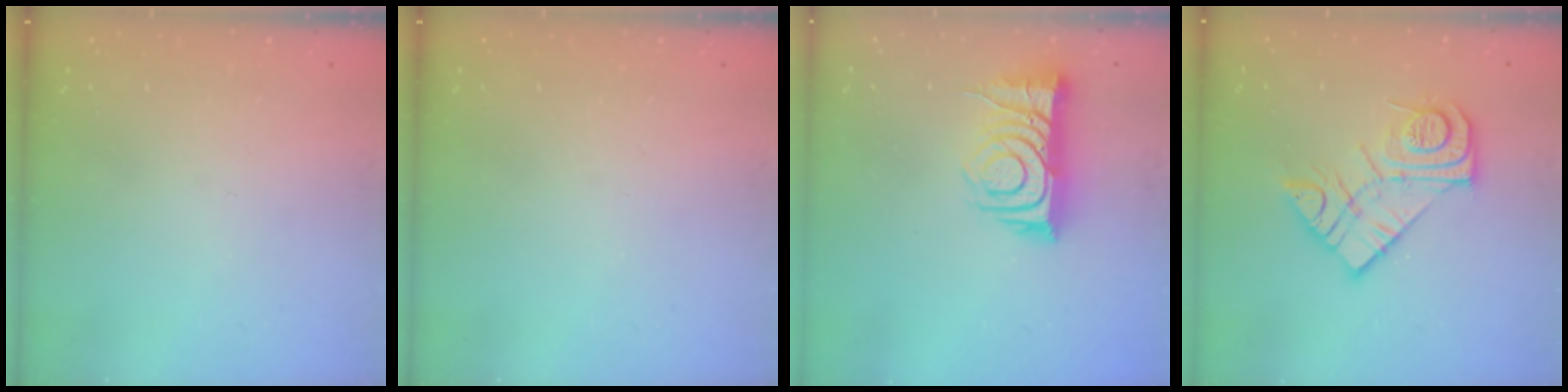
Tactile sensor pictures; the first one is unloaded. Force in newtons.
{"total": 0.0}
{"total": 11.3, "press": 11.2, "slide": 1.4}
{"total": 13.4, "press": 13.4, "slide": 1.1}